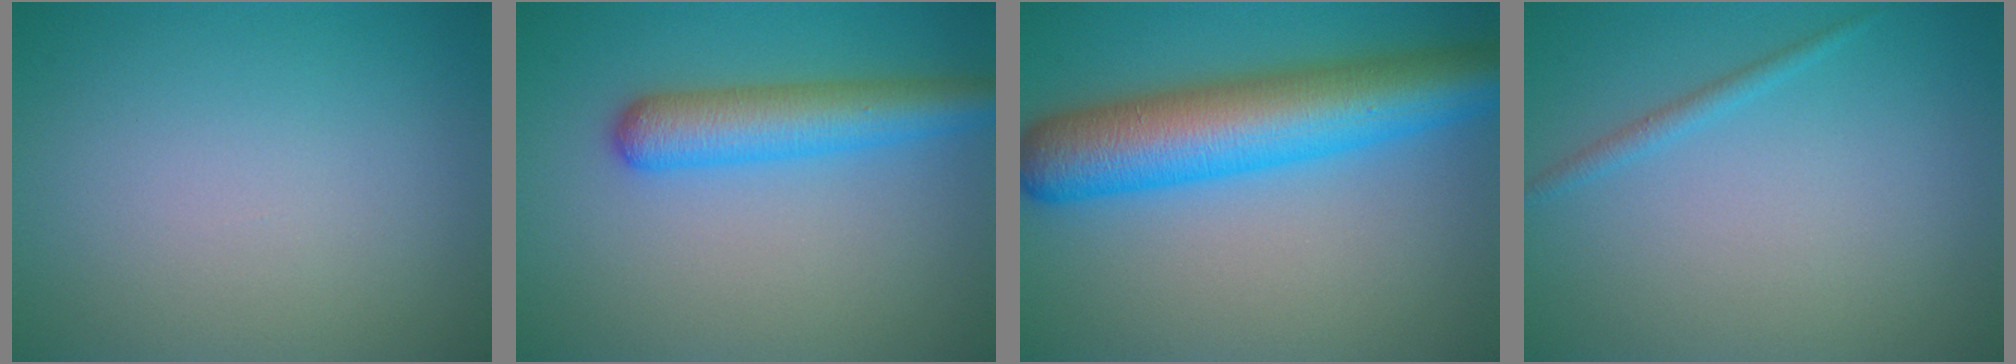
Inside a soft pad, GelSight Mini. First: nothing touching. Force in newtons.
{"total": 4.9, "press": 4.9, "slide": 0.1}
{"total": 10.4, "press": 10.4, "slide": 0.2}
{"total": 1.1, "press": 1.0, "slide": 0.1}